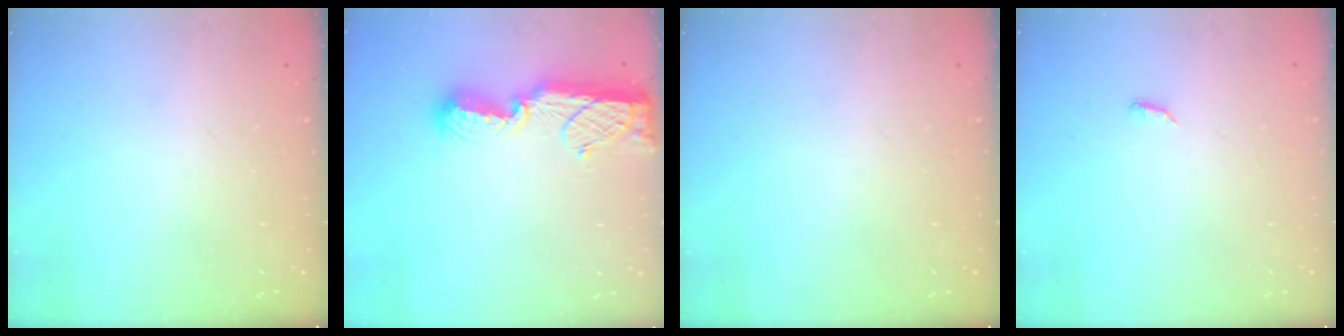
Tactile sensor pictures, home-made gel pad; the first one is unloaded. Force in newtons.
{"total": 11.0, "press": 11.0, "slide": 1.0}
{"total": 0.0}
{"total": 3.4, "press": 3.4, "slide": 0.5}